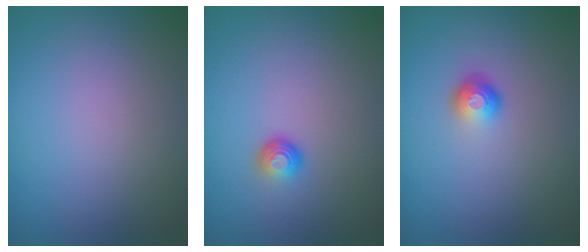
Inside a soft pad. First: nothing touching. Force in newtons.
{"total": 1.6, "press": 1.0, "slide": 1.3}
{"total": 1.7, "press": 1.2, "slide": 1.3}